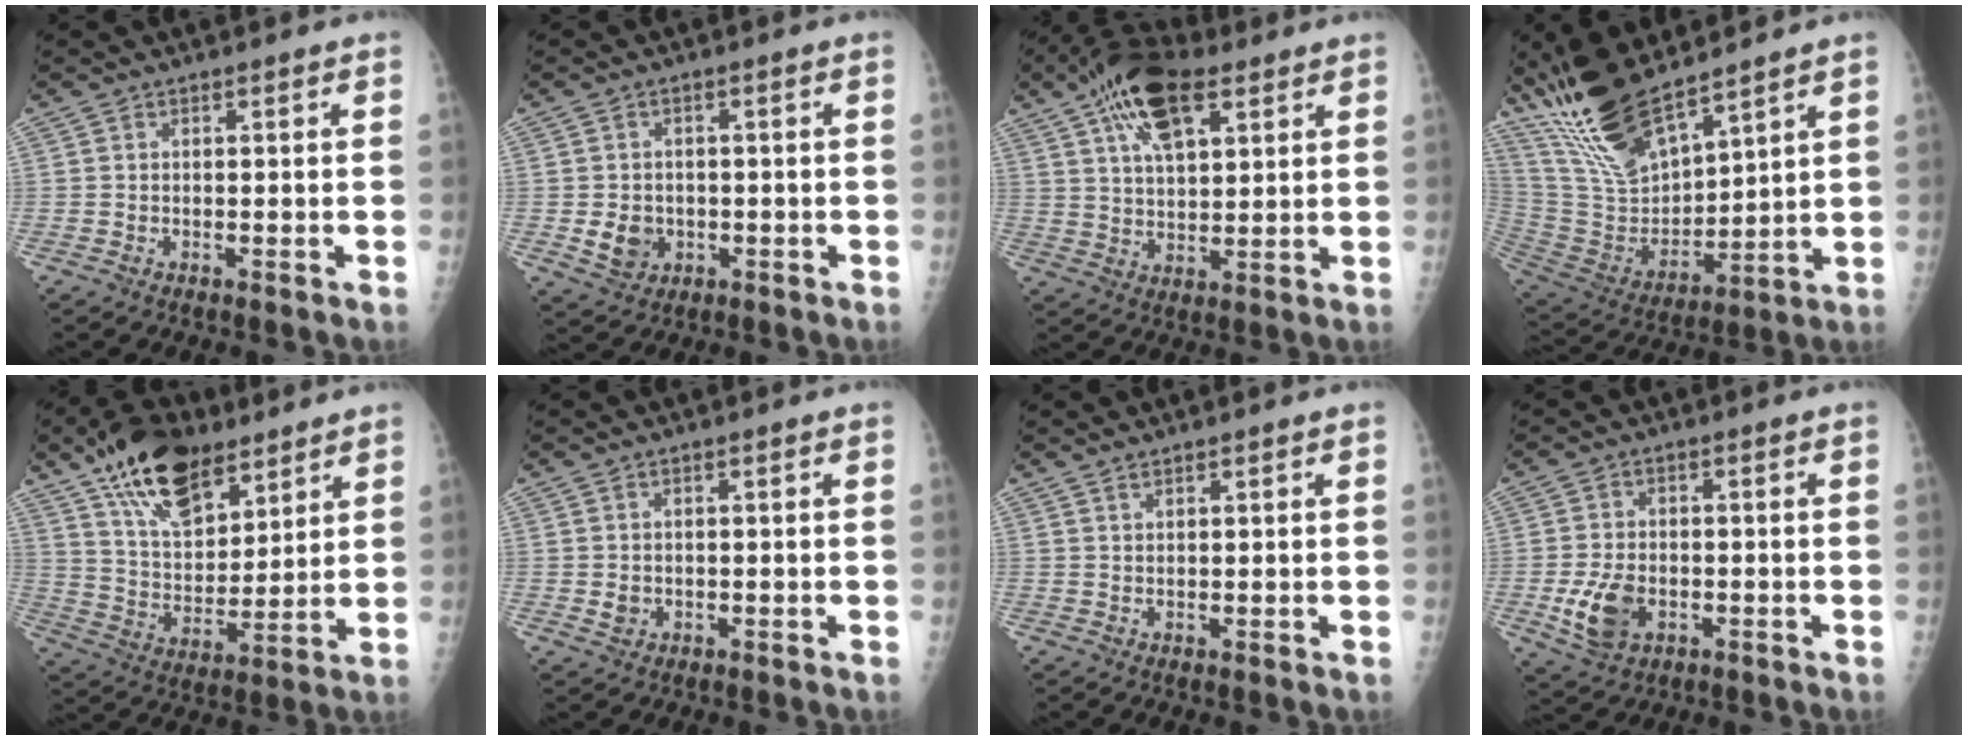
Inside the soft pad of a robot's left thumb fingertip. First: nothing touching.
{"total": 4.7, "force": [-0.7, 4.1, 2.1], "torque": [-0.015, 0.004, -0.003]}
{"total": 14.1, "force": [7.4, 6.5, 10.1], "torque": [-0.152, -0.005, 0.126]}
{"total": 17.5, "force": [13.9, 4.8, 9.4], "torque": [-0.154, -0.071, 0.284]}
{"total": 17.9, "force": [11.7, 8.8, 10.3], "torque": [-0.138, -0.049, 0.211]}
{"total": 1.7, "force": [0.1, 1.5, 0.9], "torque": [-0.008, -0.002, 0.006]}
{"total": 1.1, "force": [1.0, 0.2, 0.4], "torque": [-0.003, -0.001, 0.021]}
{"total": 7.0, "force": [-1.9, 4.8, 4.8], "torque": [-0.083, 0.002, -0.028]}